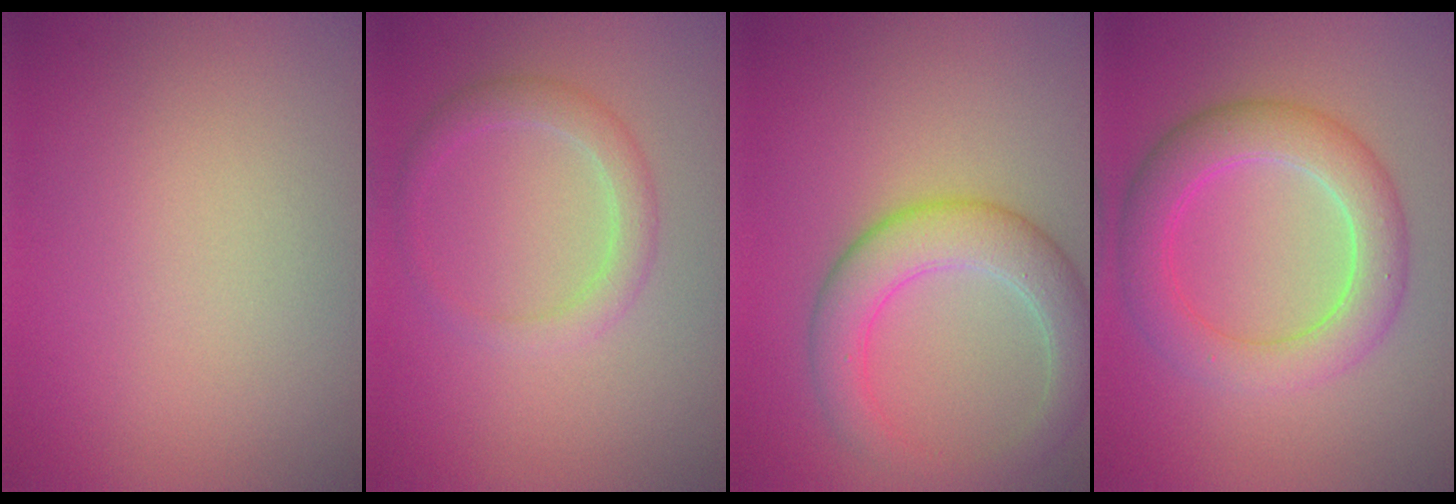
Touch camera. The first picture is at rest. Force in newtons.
{"total": 2.2, "press": 2.2, "slide": 0.2}
{"total": 5.0, "press": 5.0, "slide": 0.1}
{"total": 5.3, "press": 5.3, "slide": 0.2}